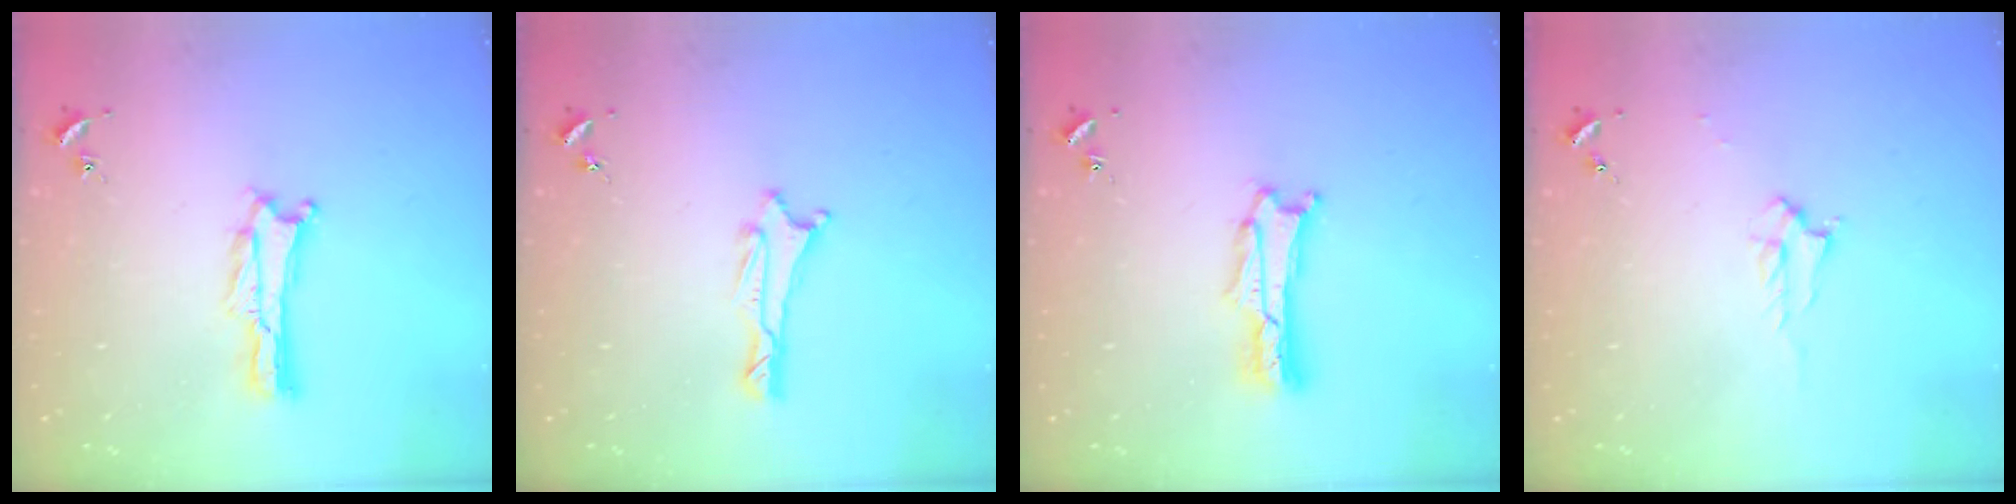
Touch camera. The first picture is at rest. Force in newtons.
{"total": 1.0, "press": 1.0, "slide": 0.2}
{"total": 1.7, "press": 1.7, "slide": 0.3}
{"total": 1.7, "press": 1.6, "slide": 0.2}